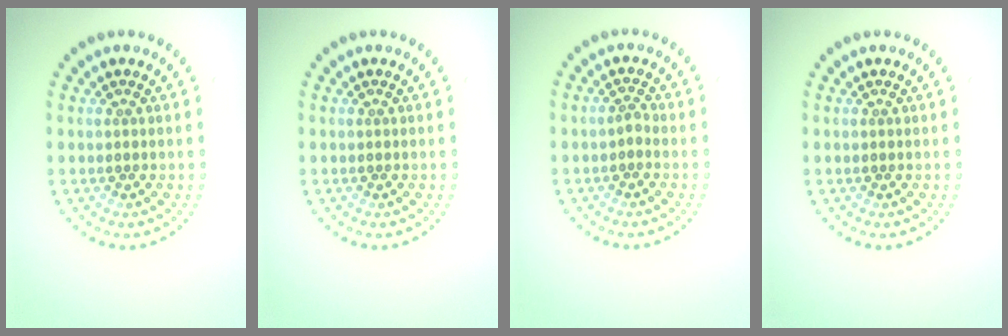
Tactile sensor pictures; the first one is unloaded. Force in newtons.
{"total": 0.0}
{"total": 0.9, "press": 0.7, "slide": 0.6}
{"total": 0.0}